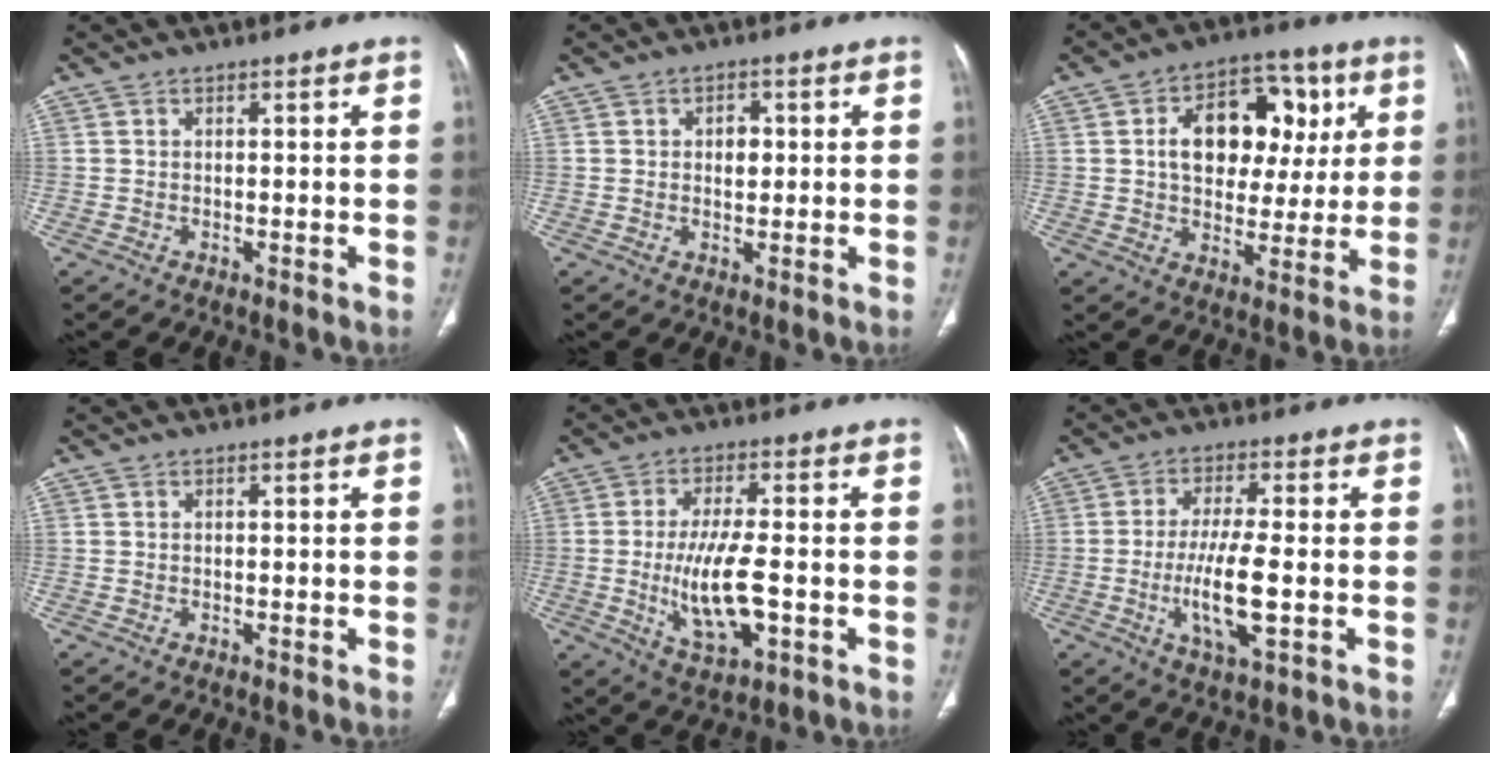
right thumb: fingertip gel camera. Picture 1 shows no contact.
{"total": 3.0, "force": [0.5, 2.1, 2.1], "torque": [-0.015, 0.001, 0.005]}
{"total": 16.7, "force": [4.0, 11.5, 11.5], "torque": [-0.119, 0.013, 0.061]}
{"total": 0.0}
{"total": 11.9, "force": [-2.0, 4.6, 10.8], "torque": [-0.203, -0.004, -0.027]}
{"total": 9.9, "force": [-1.9, 2.5, 9.5], "torque": [-0.191, -0.005, -0.033]}